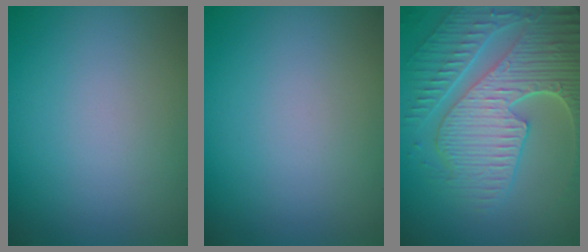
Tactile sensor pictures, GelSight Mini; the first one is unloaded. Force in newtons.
{"total": 0.0}
{"total": 8.9, "press": 6.5, "slide": 6.1}